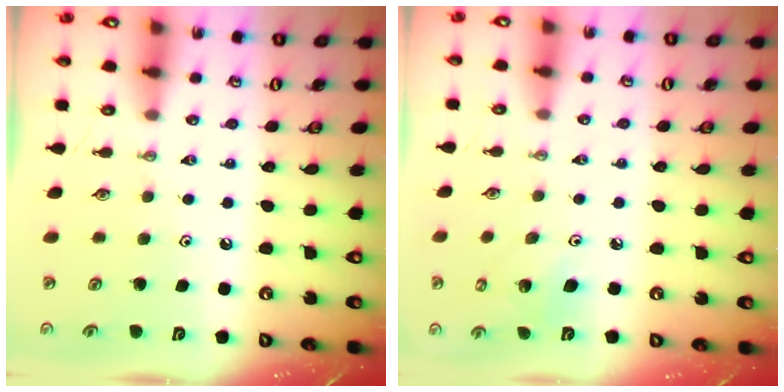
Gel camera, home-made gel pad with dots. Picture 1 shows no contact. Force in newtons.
{"total": 5.1, "press": 4.8, "slide": 1.7}